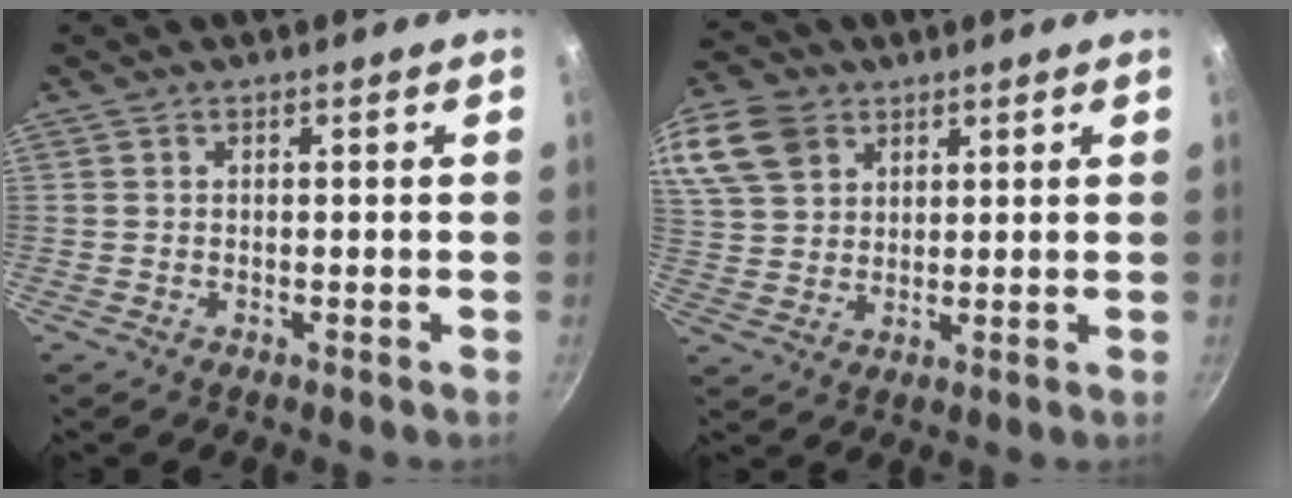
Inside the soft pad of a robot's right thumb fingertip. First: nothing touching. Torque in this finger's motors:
{"motor_torque": [0.57, 1.69, 0.74, 0.12, 0.55]}